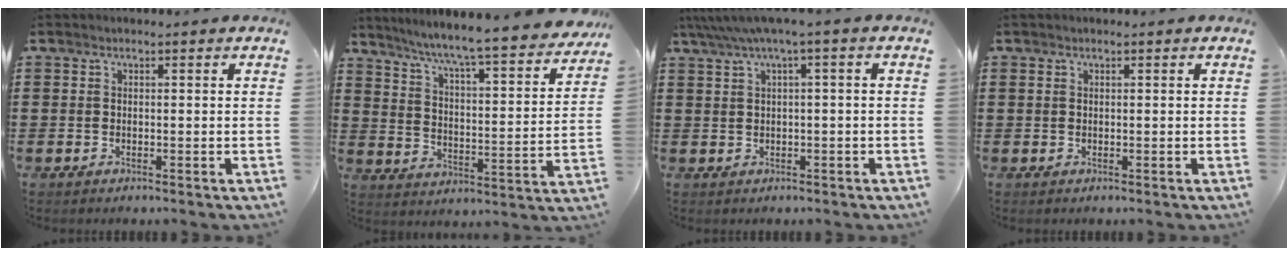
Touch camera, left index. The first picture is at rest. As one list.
[{"total": 6.2, "force": [5.4, -0.8, 2.9], "torque": [-0.081, -0.051, 0.082]}, {"total": 3.0, "force": [0.2, -0.1, 3.0], "torque": [-0.055, -0.004, 0.000]}, {"total": 0.5, "force": [0.3, 0.3, 0.3], "torque": [-0.008, 0.003, 0.005]}]